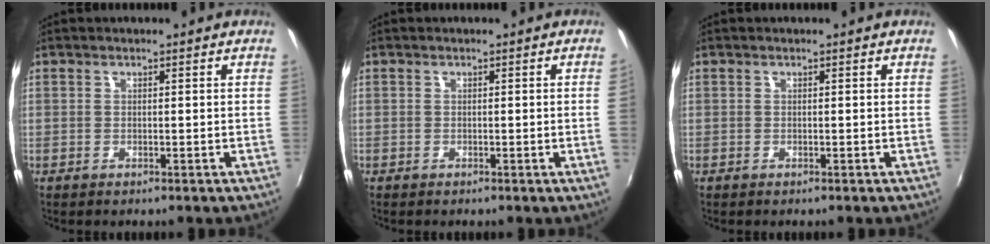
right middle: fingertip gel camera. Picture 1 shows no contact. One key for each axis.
{"total": 0.7, "fx": 0.0, "fy": -0.4, "fz": 0.6, "tx": -0.004, "ty": -0.003, "tz": 0.000}
{"total": 0.0}